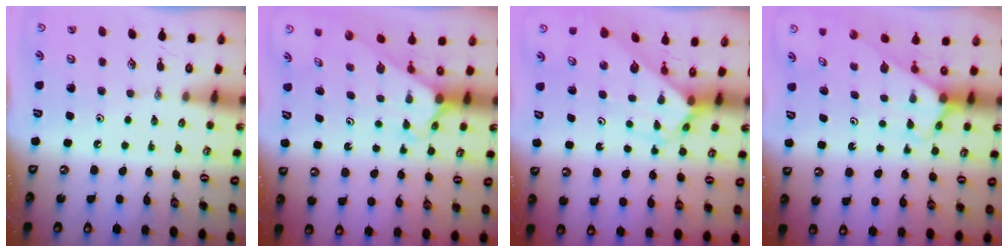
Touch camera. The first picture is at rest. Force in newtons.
{"total": 2.2, "press": 2.2, "slide": 0.2}
{"total": 2.9, "press": 2.9, "slide": 0.2}
{"total": 2.7, "press": 2.7, "slide": 0.2}